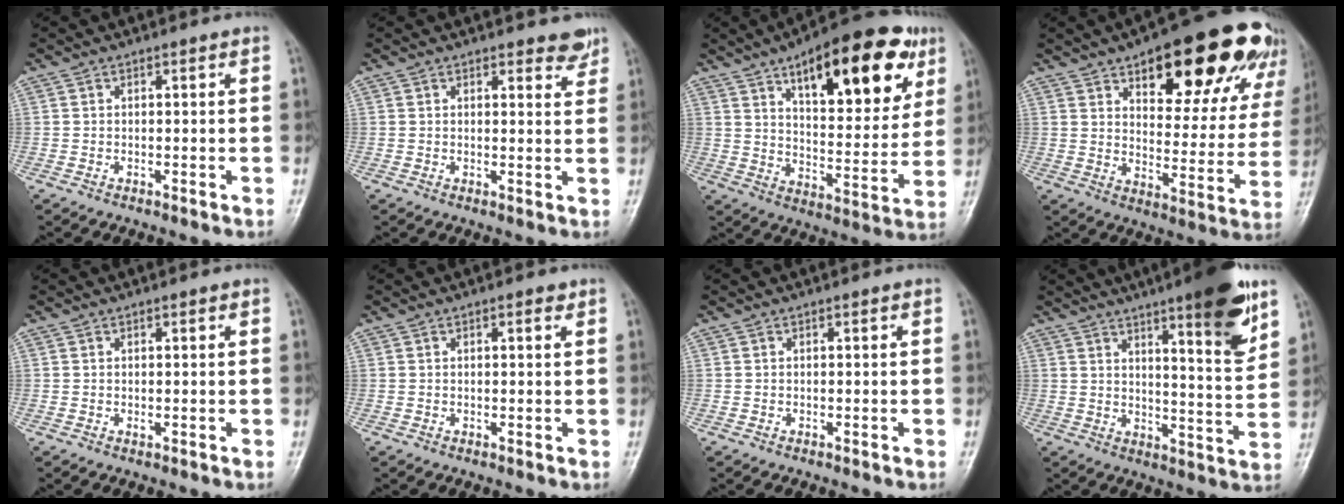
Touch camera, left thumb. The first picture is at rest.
{"total": 3.5, "force": [2.8, 1.4, 1.5], "torque": [0.004, -0.017, 0.031]}
{"total": 24.1, "force": [12.1, 9.6, 18.5], "torque": [-0.221, -0.033, 0.180]}
{"total": 26.1, "force": [15.6, 10.4, 18.2], "torque": [-0.191, -0.045, 0.212]}
{"total": 0.9, "force": [0.4, 0.4, 0.7], "torque": [-0.011, -0.001, 0.006]}
{"total": 1.3, "force": [0.7, 0.4, 1.0], "torque": [-0.012, -0.001, 0.008]}
{"total": 0.0}
{"total": 14.7, "force": [8.6, 2.5, 11.6], "torque": [-0.146, -0.049, 0.124]}